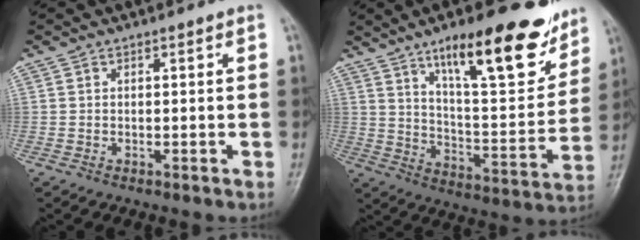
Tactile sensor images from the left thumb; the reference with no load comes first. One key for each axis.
{"total": 21.3, "fx": 13.3, "fy": 6.5, "fz": 15.3, "tx": -0.186, "ty": -0.065, "tz": 0.212}